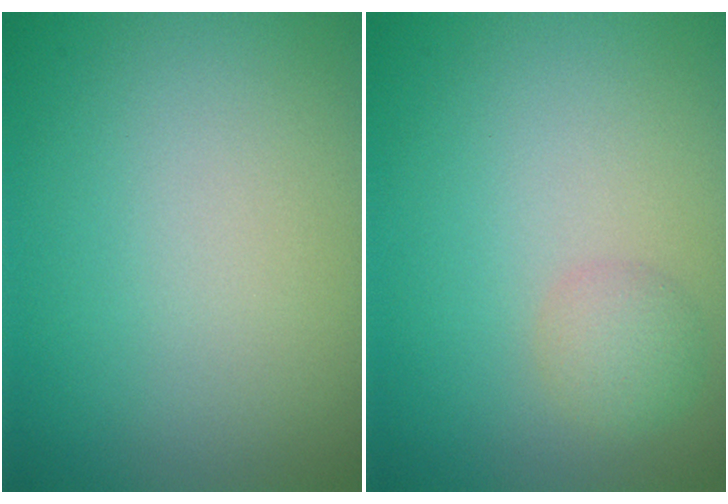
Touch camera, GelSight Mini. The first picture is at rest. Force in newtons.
{"total": 1.9, "press": 1.8, "slide": 0.1}